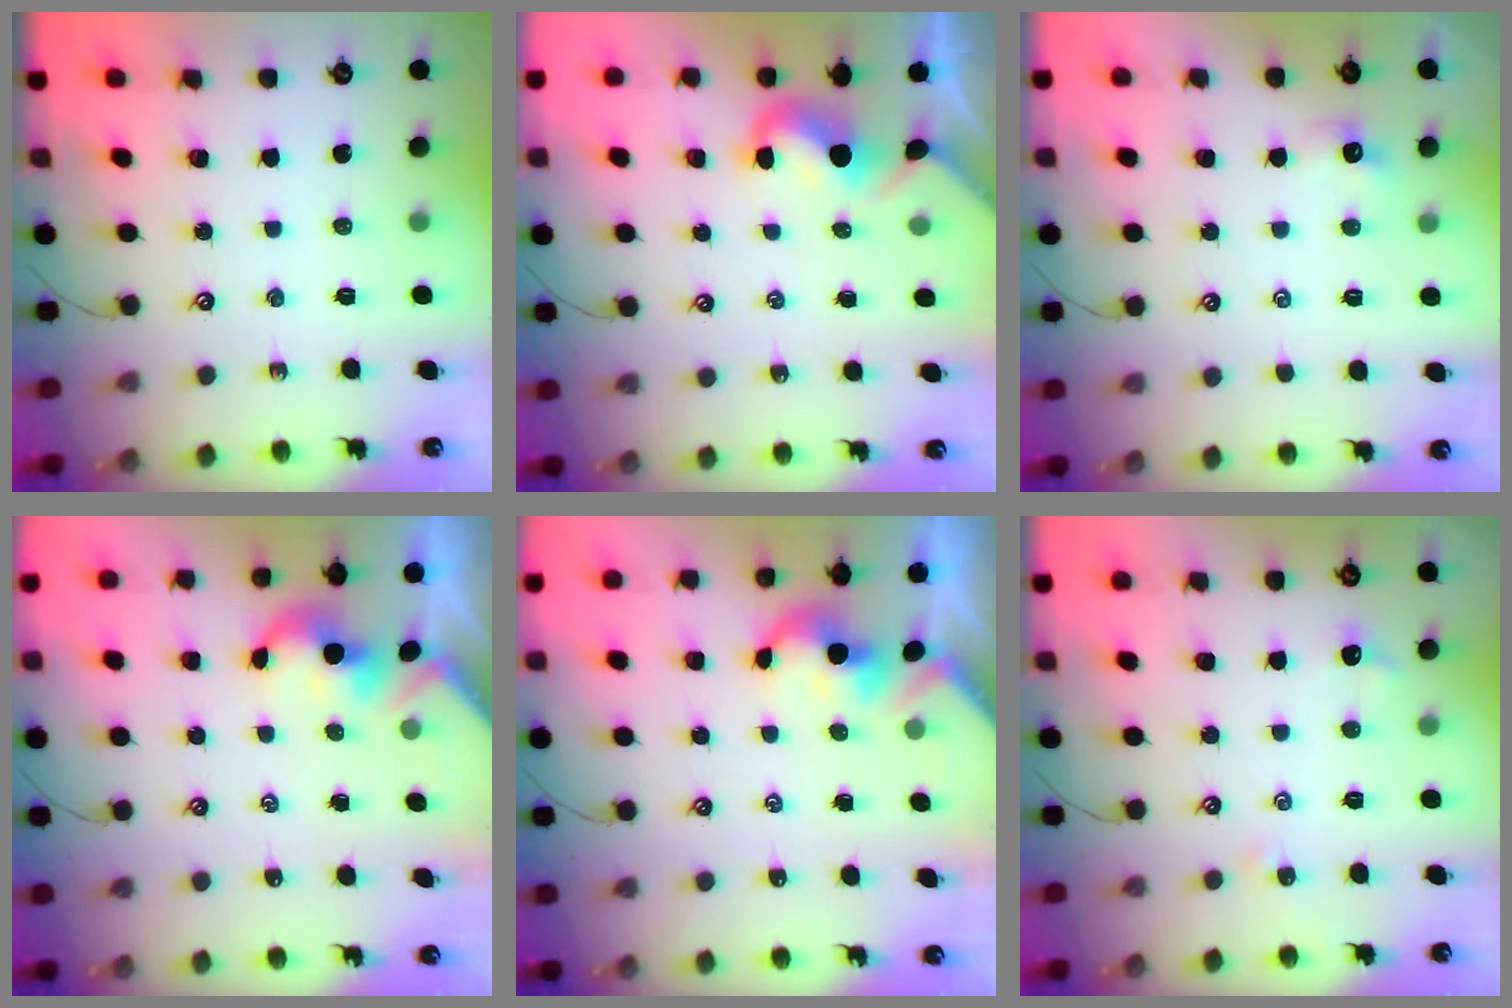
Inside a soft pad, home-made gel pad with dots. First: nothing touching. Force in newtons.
{"total": 1.7, "press": 1.7, "slide": 0.2}
{"total": 0.7, "press": 0.3, "slide": 0.6}
{"total": 2.2, "press": 2.2, "slide": 0.3}
{"total": 2.1, "press": 2.1, "slide": 0.2}
{"total": 1.6, "press": 1.5, "slide": 0.6}